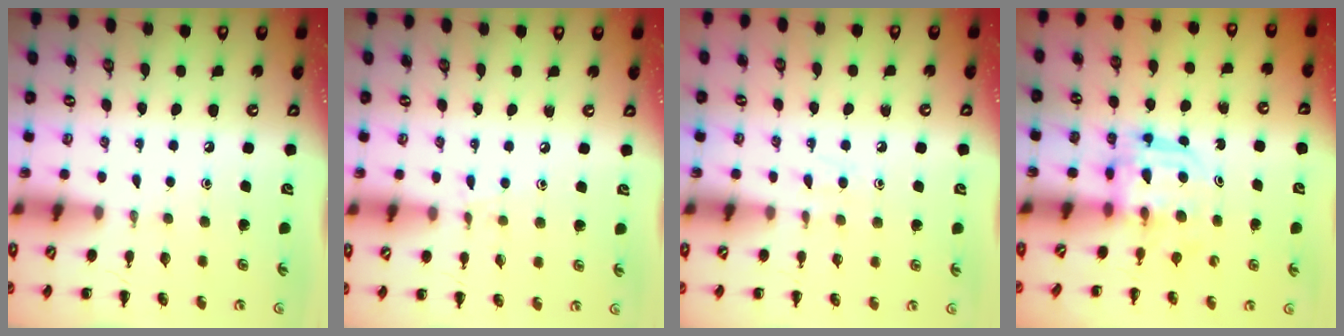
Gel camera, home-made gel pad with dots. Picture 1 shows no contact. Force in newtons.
{"total": 5.8, "press": 5.5, "slide": 1.9}
{"total": 3.5, "press": 3.1, "slide": 1.6}
{"total": 3.2, "press": 3.2, "slide": 0.2}